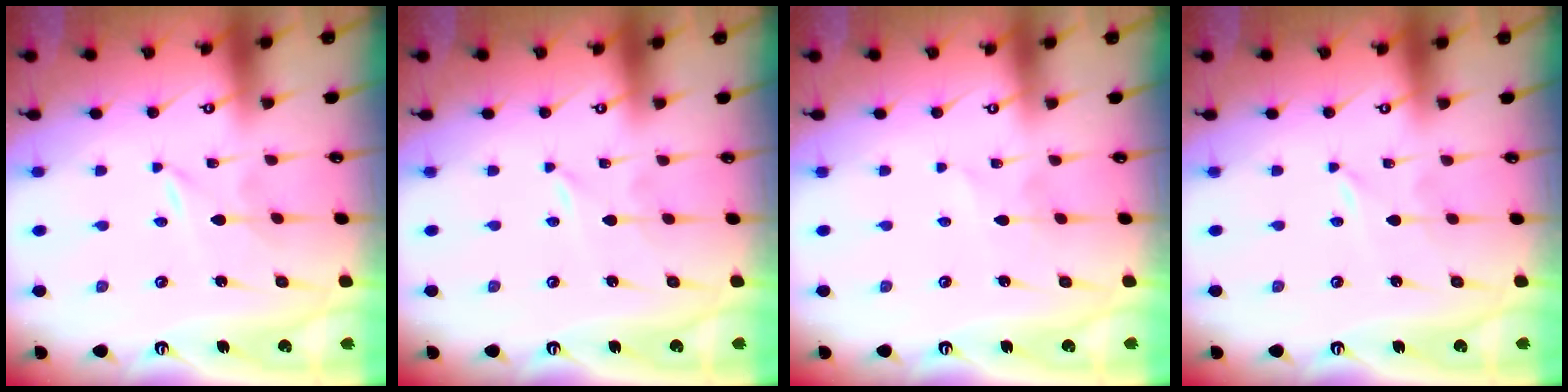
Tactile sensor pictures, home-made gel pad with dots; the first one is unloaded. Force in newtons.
{"total": 0.0}
{"total": 1.8, "press": 1.8, "slide": 0.2}
{"total": 0.0}